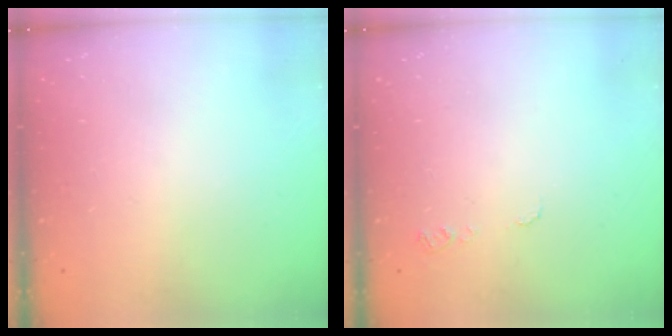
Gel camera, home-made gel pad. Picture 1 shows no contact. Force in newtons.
{"total": 5.3, "press": 5.2, "slide": 0.5}